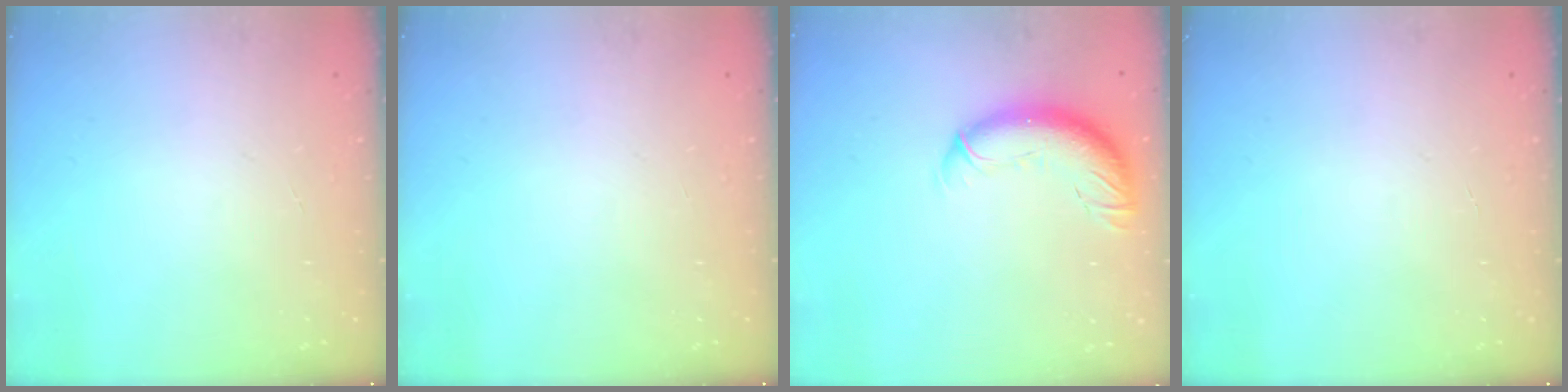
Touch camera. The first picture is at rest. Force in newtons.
{"total": 0.0}
{"total": 12.0, "press": 11.7, "slide": 3.0}
{"total": 0.0}